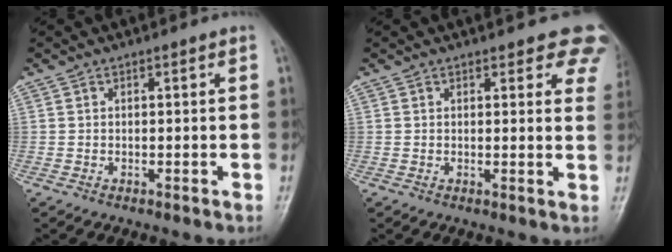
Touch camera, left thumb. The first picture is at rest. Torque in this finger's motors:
{"motor_torque": [0.19, 0.05, 0.07, 0.00, 0.07]}